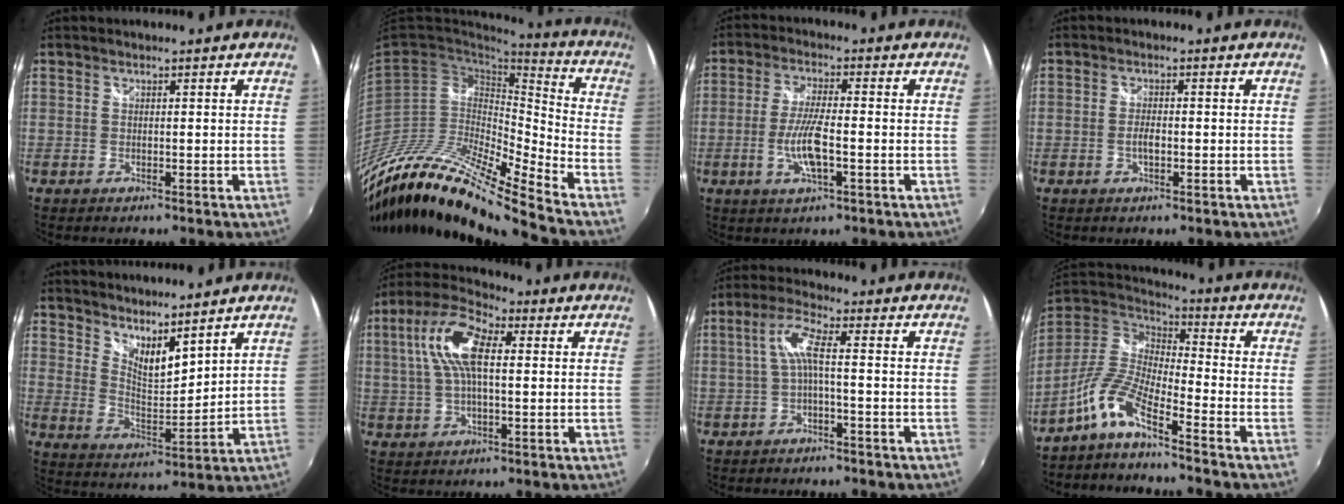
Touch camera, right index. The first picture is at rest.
{"total": 20.8, "force": [-16.4, 2.4, 12.7], "torque": [-0.227, -0.029, -0.314]}
{"total": 7.2, "force": [-2.2, 1.3, 6.7], "torque": [-0.140, -0.003, -0.042]}
{"total": 1.9, "force": [-0.6, 0.6, 1.7], "torque": [-0.038, 0.004, -0.011]}
{"total": 10.1, "force": [8.3, 2.4, 5.1], "torque": [-0.080, -0.008, 0.151]}
{"total": 12.1, "force": [2.4, 5.2, 10.6], "torque": [-0.214, 0.026, 0.037]}
{"total": 4.7, "force": [-1.2, 0.3, 4.6], "torque": [-0.103, 0.009, -0.022]}
{"total": 9.6, "force": [-6.8, 1.4, 6.6], "torque": [-0.147, 0.007, -0.146]}